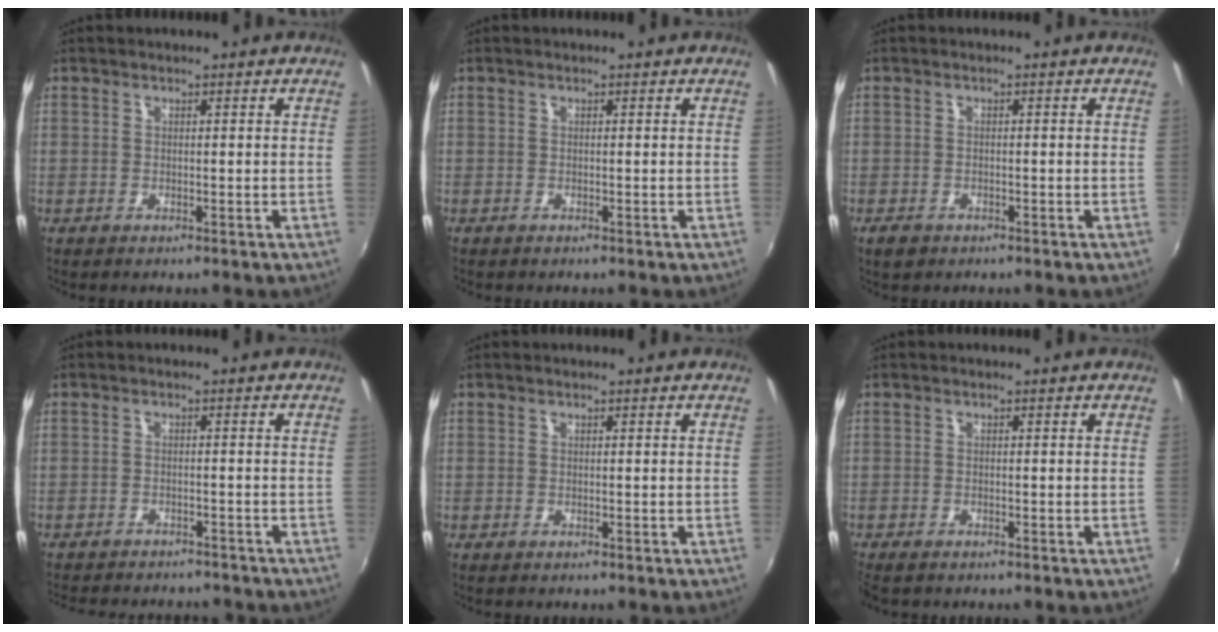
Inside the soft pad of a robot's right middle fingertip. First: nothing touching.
{"total": 0.0}
{"total": 2.3, "force": [-1.5, 1.3, 1.1], "torque": [-0.026, -0.003, -0.025]}
{"total": 11.2, "force": [-10.0, 3.0, 3.9], "torque": [-0.091, -0.015, -0.139]}
{"total": 0.0}
{"total": 2.3, "force": [-2.0, 0.8, 1.0], "torque": [-0.024, -0.013, -0.036]}